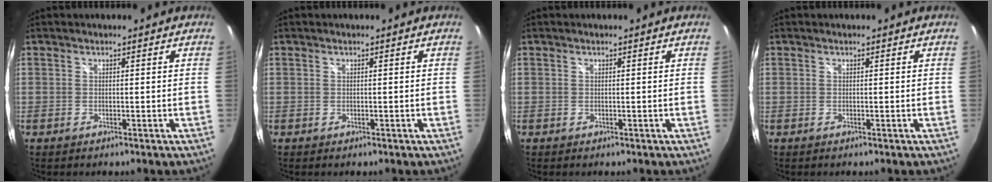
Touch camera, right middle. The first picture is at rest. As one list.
[{"total": 0.0}, {"total": 0.0}, {"total": 0.0}]